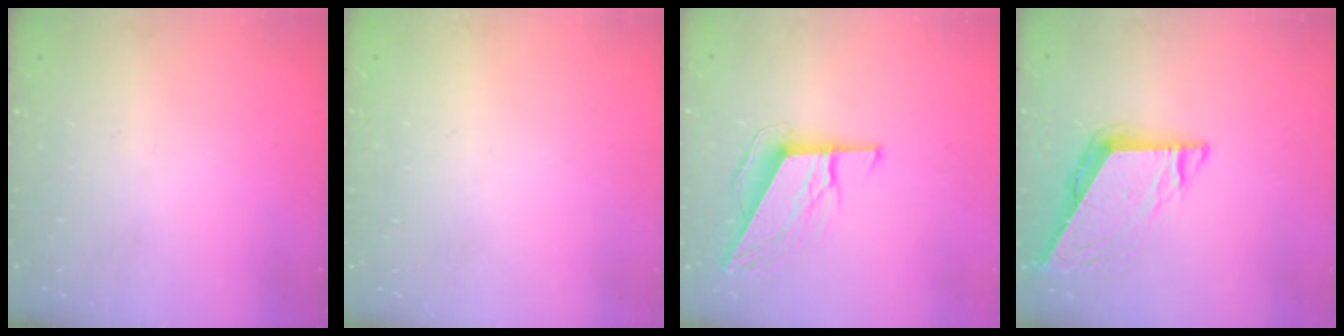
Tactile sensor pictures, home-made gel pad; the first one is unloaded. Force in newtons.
{"total": 1.6, "press": 1.6, "slide": 0.1}
{"total": 10.1, "press": 10.0, "slide": 1.6}
{"total": 7.7, "press": 7.7, "slide": 0.3}